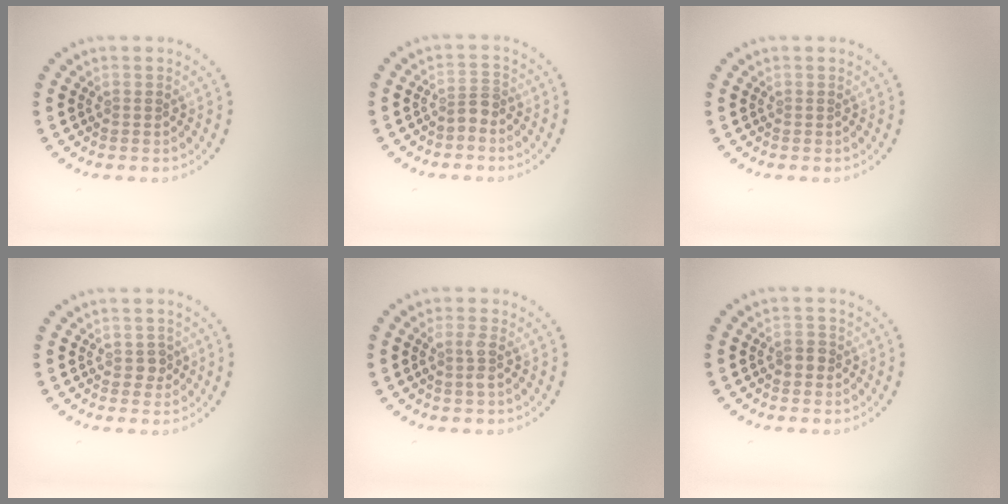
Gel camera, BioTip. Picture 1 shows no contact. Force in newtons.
{"total": 1.7, "press": 1.3, "slide": 1.0}
{"total": 0.0}
{"total": 1.1, "press": 1.0, "slide": 0.5}
{"total": 1.5, "press": 1.2, "slide": 0.8}
{"total": 1.3, "press": 1.3, "slide": 0.5}